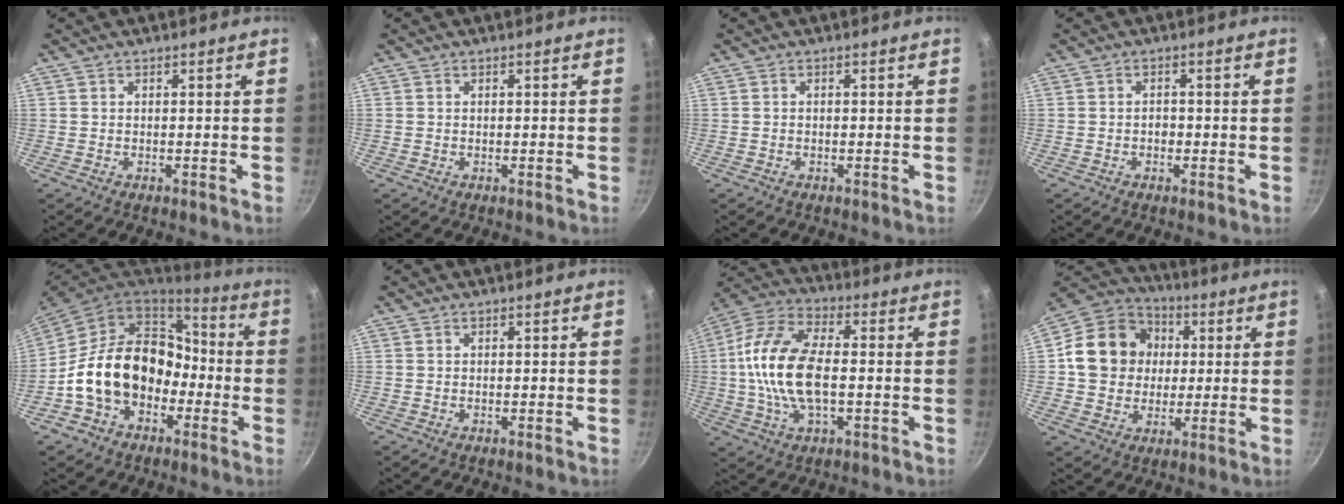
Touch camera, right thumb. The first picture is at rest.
{"total": 0.0}
{"total": 0.0}
{"total": 1.6, "force": [-0.5, 1.2, 1.0], "torque": [-0.013, 0.005, -0.009]}
{"total": 18.7, "force": [-4.1, 14.2, 11.5], "torque": [-0.164, 0.066, -0.070]}
{"total": 0.0}
{"total": 16.6, "force": [-0.9, 8.5, 14.3], "torque": [-0.275, 0.031, -0.032]}
{"total": 15.6, "force": [1.8, 13.6, 7.5], "torque": [-0.101, 0.023, 0.021]}